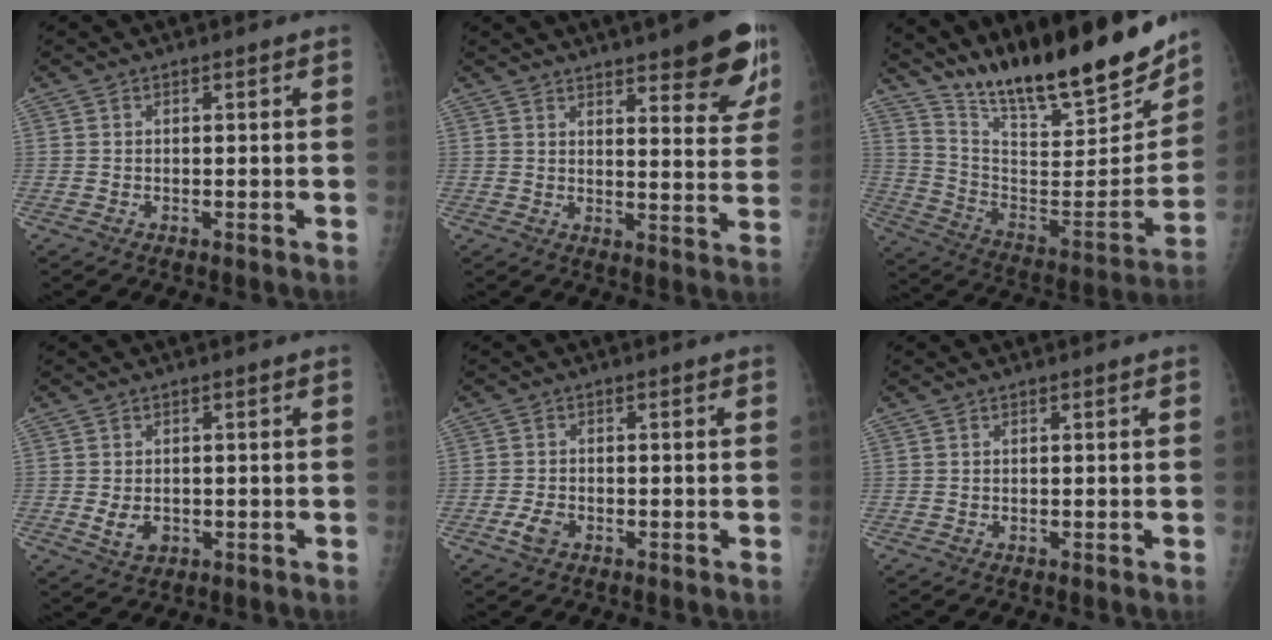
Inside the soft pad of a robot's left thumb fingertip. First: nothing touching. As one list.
[{"total": 15.9, "force": [10.3, 4.3, 11.3], "torque": [-0.111, -0.054, 0.130]}, {"total": 26.1, "force": [21.3, 5.2, 14.0], "torque": [-0.197, -0.112, 0.341]}, {"total": 3.5, "force": [-0.6, 2.6, 2.3], "torque": [-0.033, -0.002, 0.000]}, {"total": 2.9, "force": [-1.4, 1.8, 1.8], "torque": [-0.037, 0.004, -0.025]}, {"total": 0.0}]